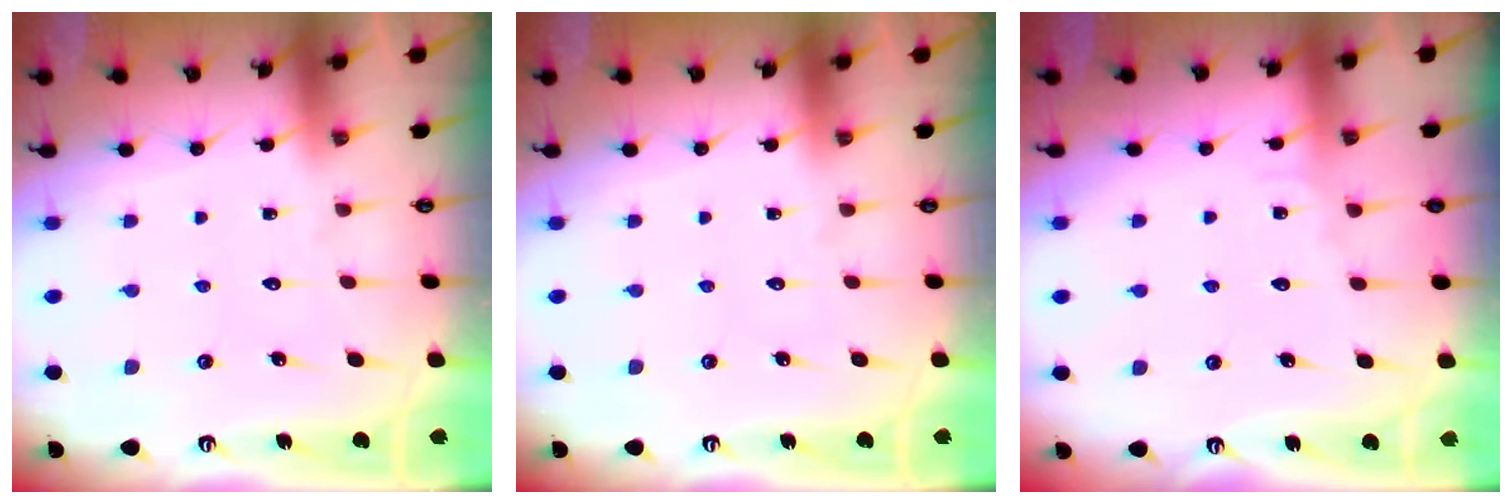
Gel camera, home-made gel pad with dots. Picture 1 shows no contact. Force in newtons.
{"total": 0.0}
{"total": 3.9, "press": 3.8, "slide": 0.4}